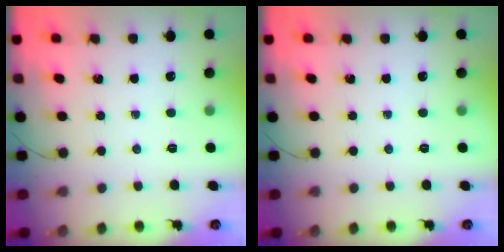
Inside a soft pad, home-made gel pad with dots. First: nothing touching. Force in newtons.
{"total": 0.0}